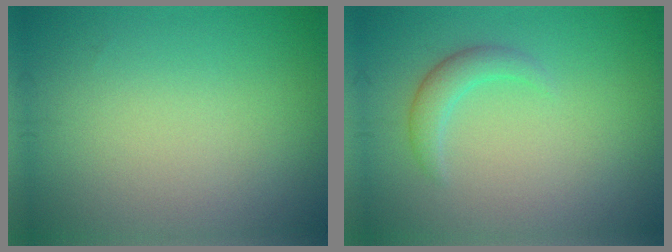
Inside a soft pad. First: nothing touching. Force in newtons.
{"total": 1.9, "press": 1.9, "slide": 0.1}